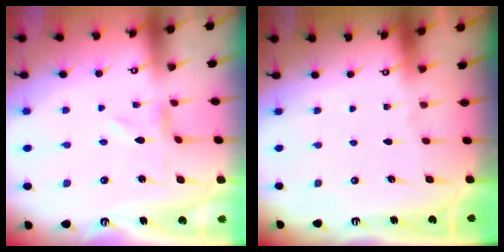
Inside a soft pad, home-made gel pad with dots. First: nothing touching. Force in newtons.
{"total": 0.0}